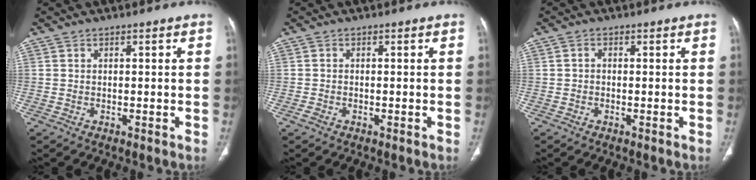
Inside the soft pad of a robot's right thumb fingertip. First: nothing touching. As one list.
[{"total": 0.7, "force": [-0.4, 0.3, 0.5], "torque": [-0.016, 0.001, -0.010]}, {"total": 0.8, "force": [-0.1, 0.6, 0.5], "torque": [-0.005, 0.002, -0.005]}]